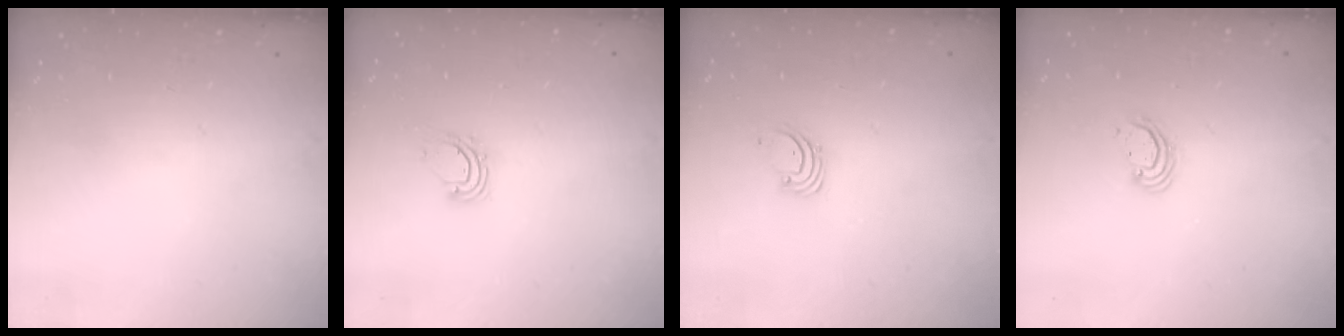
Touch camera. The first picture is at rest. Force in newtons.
{"total": 5.4, "press": 5.4, "slide": 0.3}
{"total": 1.6, "press": 1.6, "slide": 0.1}
{"total": 2.4, "press": 2.4, "slide": 0.1}